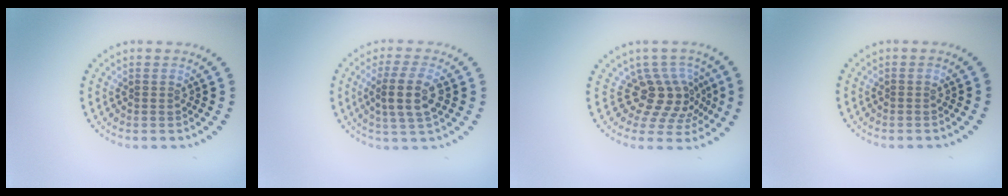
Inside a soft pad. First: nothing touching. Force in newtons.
{"total": 4.2, "press": 3.9, "slide": 1.6}
{"total": 4.2, "press": 3.0, "slide": 2.9}
{"total": 0.0}